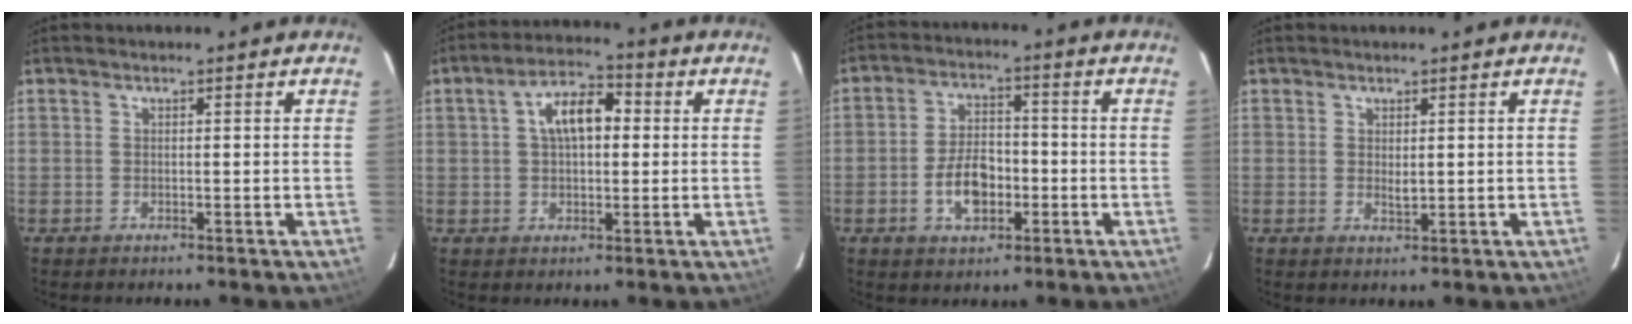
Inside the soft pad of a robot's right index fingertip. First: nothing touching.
{"total": 8.2, "force": [1.4, 4.3, 6.8], "torque": [-0.120, 0.028, 0.024]}
{"total": 8.2, "force": [-2.7, 4.8, 6.1], "torque": [-0.118, 0.016, -0.040]}
{"total": 1.4, "force": [0.4, 0.8, 1.2], "torque": [-0.019, -0.002, 0.008]}